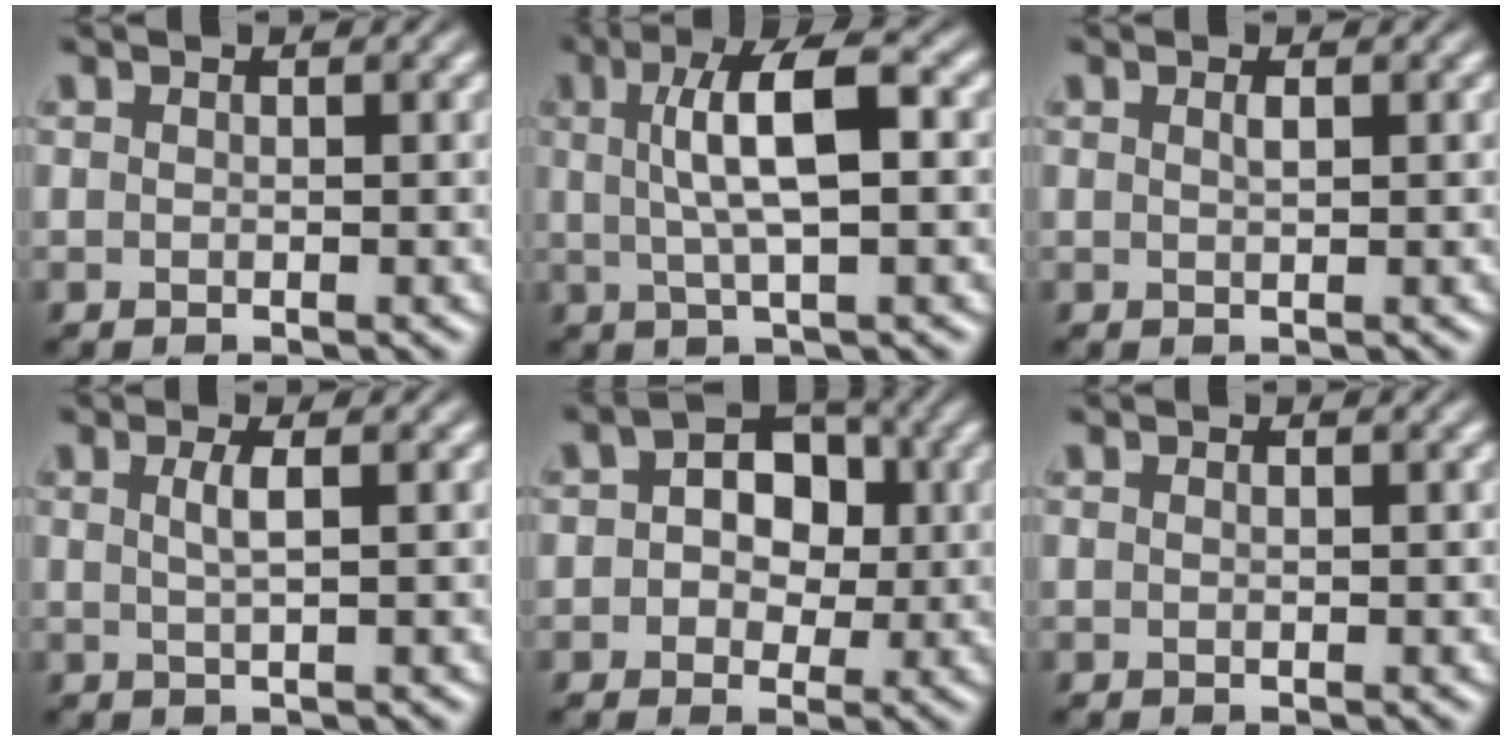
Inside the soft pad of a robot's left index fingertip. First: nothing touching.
{"total": 6.4, "force": [1.2, 1.7, 6.0], "torque": [-0.099, 0.012, 0.018]}
{"total": 0.7, "force": [0.3, 0.2, 0.6], "torque": [-0.011, 0.002, 0.005]}
{"total": 1.9, "force": [0.4, 0.5, 1.7], "torque": [-0.031, 0.001, 0.004]}
{"total": 5.5, "force": [0.6, 4.1, 3.6], "torque": [-0.034, 0.009, -0.014]}
{"total": 0.0}